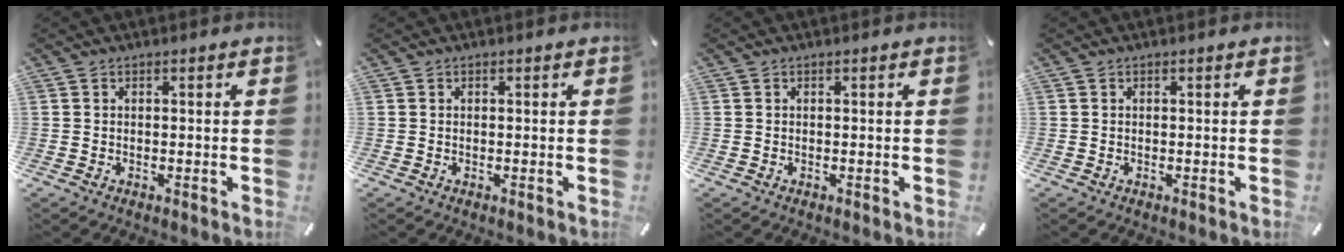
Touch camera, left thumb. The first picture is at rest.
{"total": 0.0}
{"total": 0.0}
{"total": 0.0}